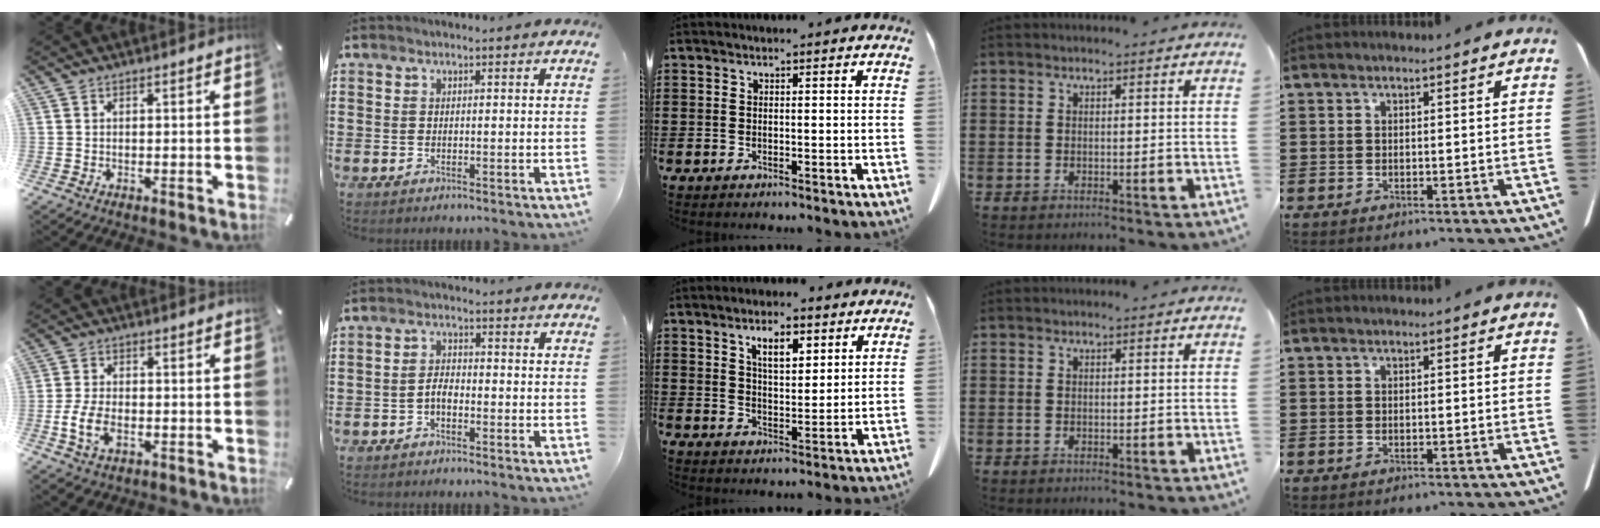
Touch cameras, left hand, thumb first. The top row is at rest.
{"thumb": {"total": 7.7, "force": [-2.6, 4.9, 5.3], "torque": [-0.115, 0.008, -0.046]}, "index": {"total": 2.6, "force": [-1.4, 1.1, 2.0], "torque": [-0.044, 0.003, -0.029]}, "middle": {"total": 5.9, "force": [4.2, 2.1, 3.5], "torque": [-0.064, -0.007, 0.072]}}